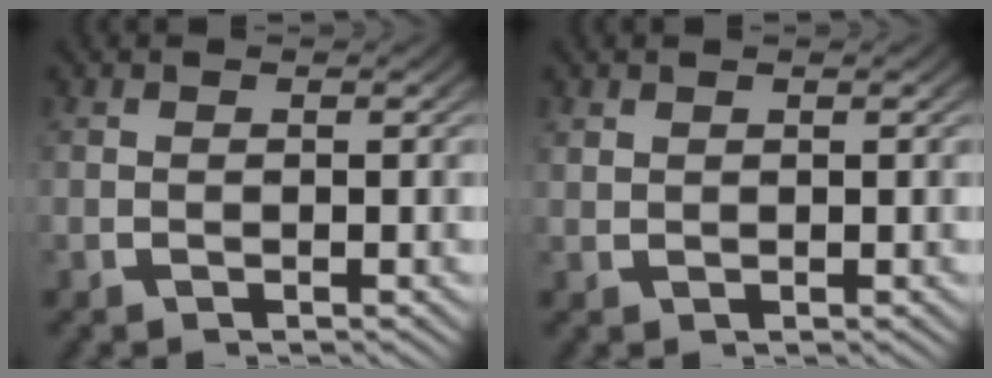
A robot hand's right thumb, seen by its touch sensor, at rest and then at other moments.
{"total": 0.8, "force": [0.7, 0.3, 0.2], "torque": [-0.002, 0.001, 0.018]}